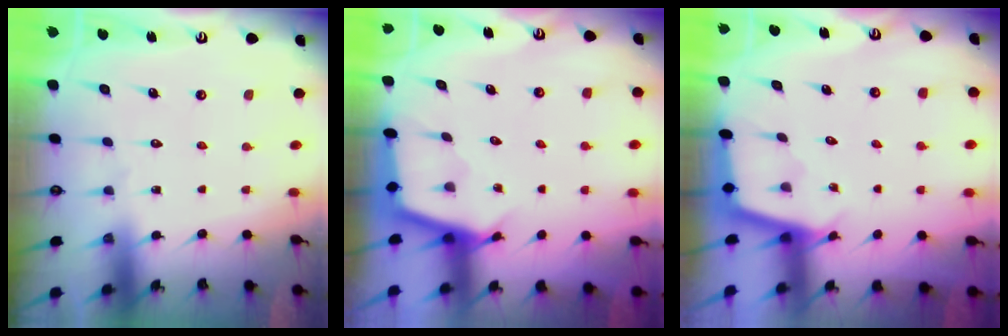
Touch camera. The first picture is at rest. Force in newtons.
{"total": 3.1, "press": 3.1, "slide": 0.2}
{"total": 2.4, "press": 2.4, "slide": 0.2}